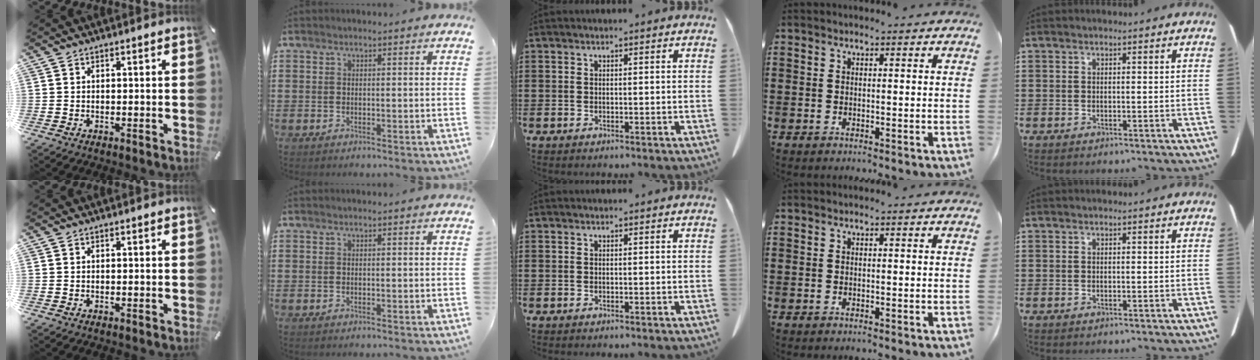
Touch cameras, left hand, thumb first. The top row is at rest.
{}